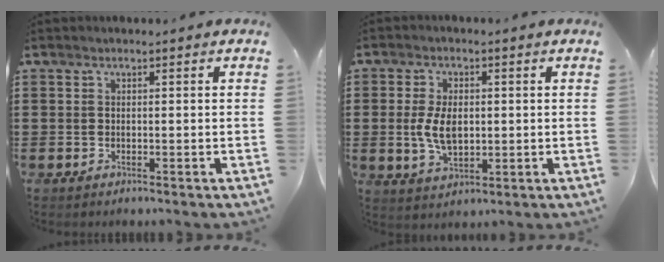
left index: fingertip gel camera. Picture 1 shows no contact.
{"total": 6.2, "force": [0.3, 3.5, 5.1], "torque": [-0.112, 0.001, -0.001]}